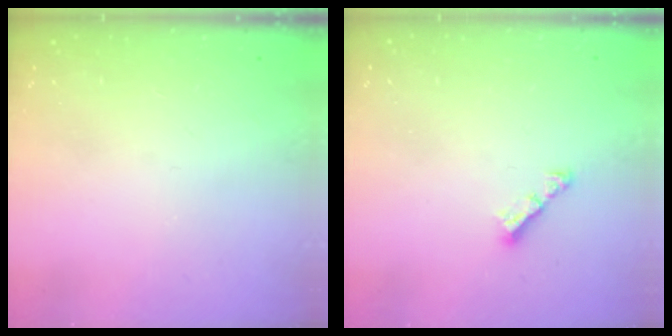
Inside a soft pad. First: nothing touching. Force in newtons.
{"total": 3.8, "press": 3.8, "slide": 0.2}